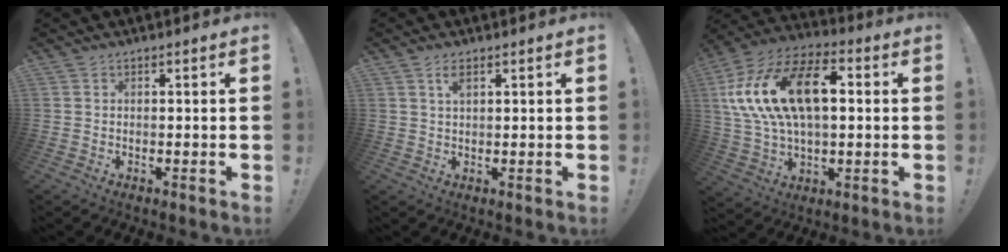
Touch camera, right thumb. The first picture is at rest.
{"total": 2.8, "force": [1.7, 0.8, 2.2], "torque": [-0.030, -0.005, 0.026]}
{"total": 22.1, "force": [4.9, 12.7, 17.4], "torque": [-0.320, -0.003, 0.082]}